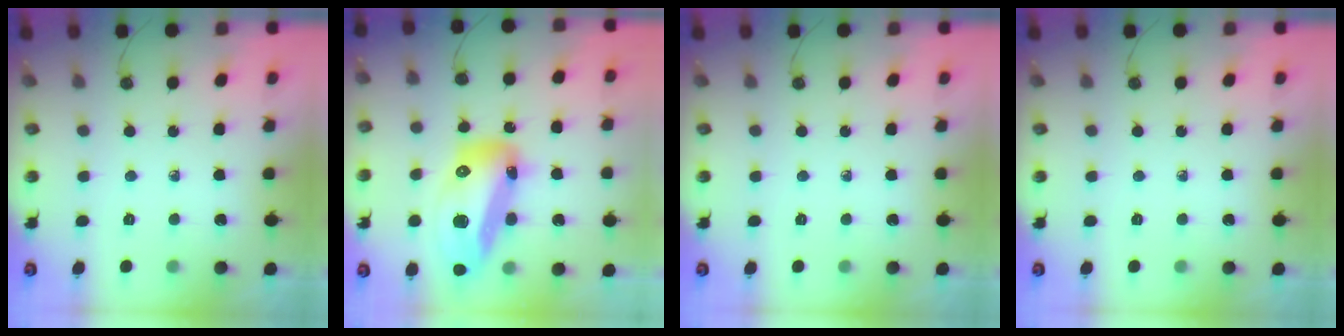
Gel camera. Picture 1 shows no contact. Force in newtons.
{"total": 25.3, "press": 23.8, "slide": 8.4}
{"total": 0.0}
{"total": 0.0}